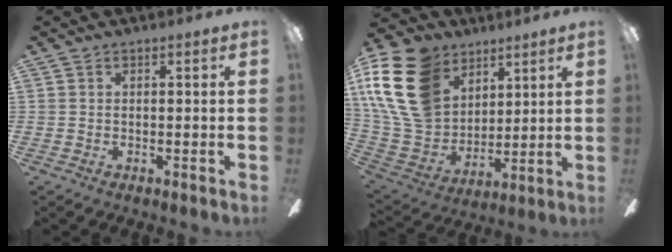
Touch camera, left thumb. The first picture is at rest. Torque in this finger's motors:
{"motor_torque": [0.54, 0.69, 1.81, -0.96, 0.61]}